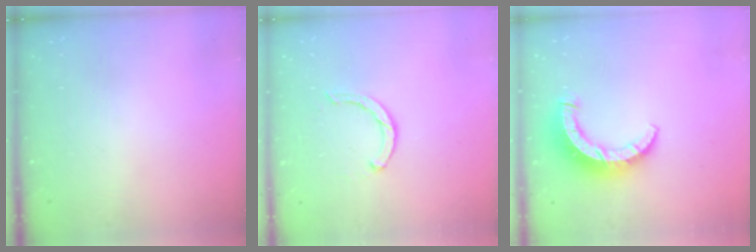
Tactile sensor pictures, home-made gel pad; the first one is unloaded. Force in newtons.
{"total": 2.5, "press": 2.5, "slide": 0.4}
{"total": 9.4, "press": 9.3, "slide": 0.9}